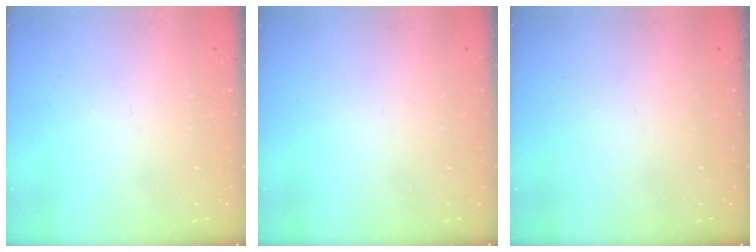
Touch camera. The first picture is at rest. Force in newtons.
{"total": 0.0}
{"total": 0.0}